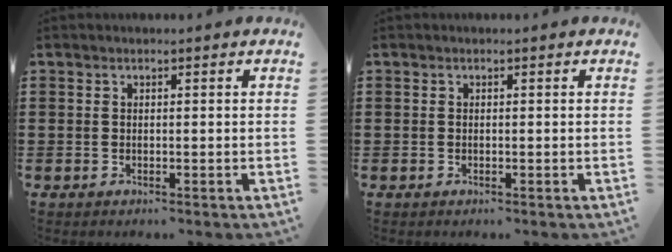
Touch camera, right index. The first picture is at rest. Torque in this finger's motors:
{"motor_torque": [0.80, 1.34, 0.00, 0.00]}